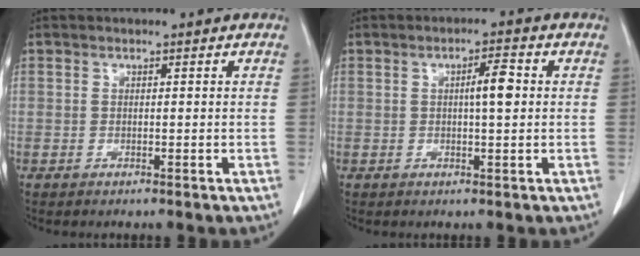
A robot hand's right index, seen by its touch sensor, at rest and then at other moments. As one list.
[{"total": 3.8, "force": [0.5, 0.5, 3.7], "torque": [-0.060, 0.004, 0.006]}]